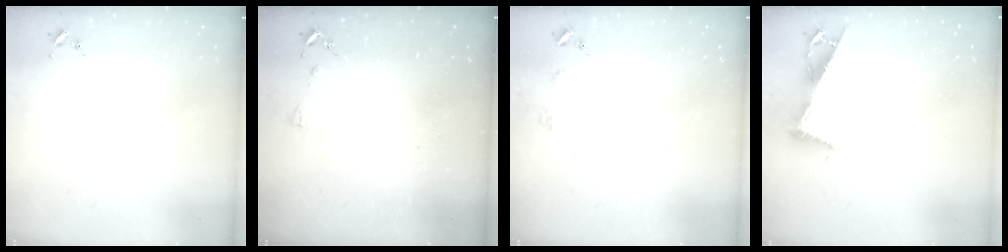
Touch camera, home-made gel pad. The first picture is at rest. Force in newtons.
{"total": 5.4, "press": 5.4, "slide": 0.8}
{"total": 3.9, "press": 3.8, "slide": 0.5}
{"total": 8.9, "press": 8.9, "slide": 0.5}